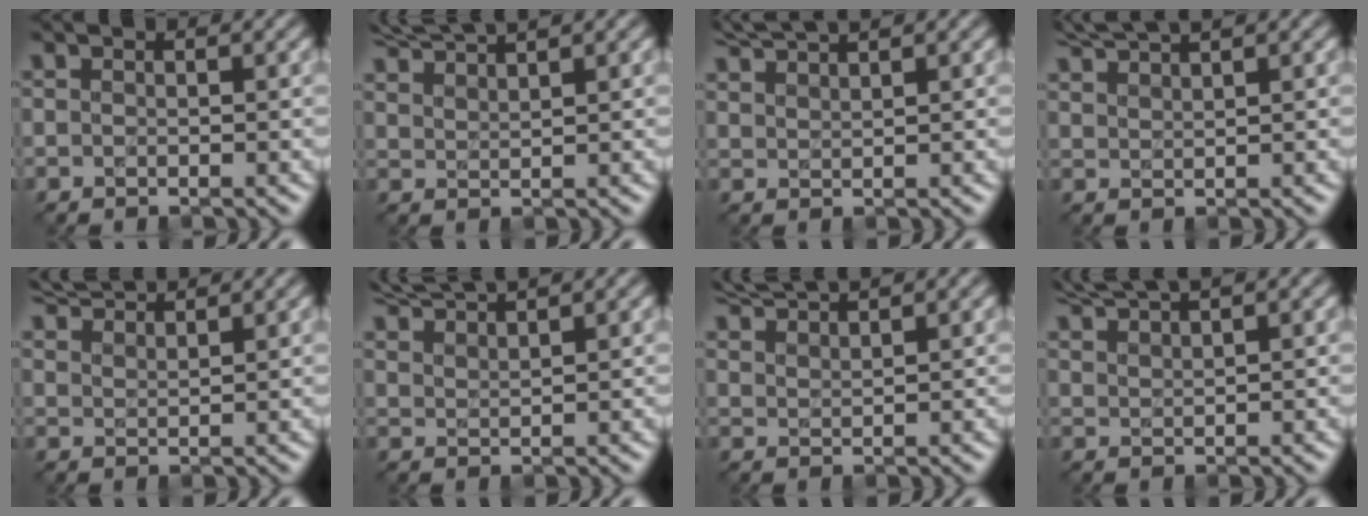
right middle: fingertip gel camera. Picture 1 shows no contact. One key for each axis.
{"total": 4.5, "fx": 4.4, "fy": 0.0, "fz": 1.2, "tx": -0.021, "ty": 0.013, "tz": 0.069}
{"total": 3.6, "fx": 3.5, "fy": -0.1, "fz": 0.9, "tx": -0.011, "ty": 0.010, "tz": 0.060}
{"total": 4.0, "fx": 3.8, "fy": 0.0, "fz": 1.2, "tx": -0.019, "ty": 0.012, "tz": 0.062}
{"total": 4.6, "fx": 4.6, "fy": 0.1, "fz": 0.6, "tx": -0.010, "ty": 0.011, "tz": 0.074}
{"total": 4.7, "fx": 4.6, "fy": 0.1, "fz": 1.1, "tx": -0.019, "ty": 0.014, "tz": 0.071}
{"total": 4.3, "fx": 4.2, "fy": 0.0, "fz": 0.9, "tx": -0.012, "ty": 0.011, "tz": 0.068}
{"total": 4.6, "fx": 4.3, "fy": 0.1, "fz": 1.6, "tx": -0.029, "ty": 0.016, "tz": 0.064}